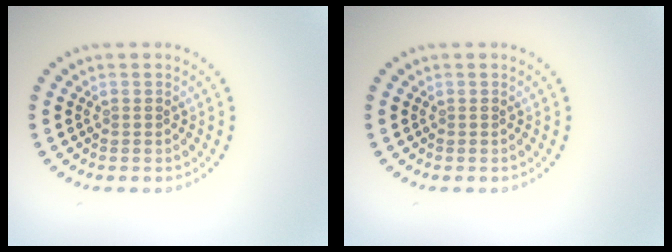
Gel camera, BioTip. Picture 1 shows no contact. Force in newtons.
{"total": 0.0}